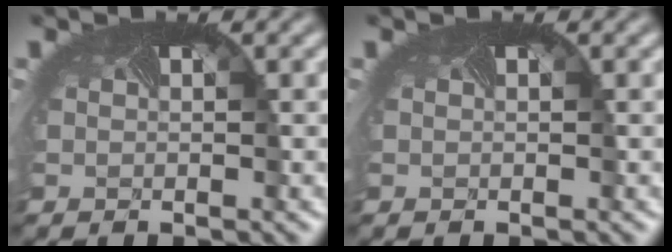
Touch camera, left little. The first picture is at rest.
{"total": 0.0}